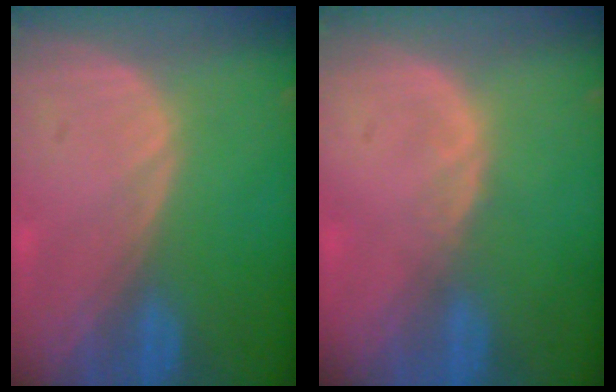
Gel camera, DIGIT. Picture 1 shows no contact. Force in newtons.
{"total": 0.9, "press": 0.9, "slide": 0.2}